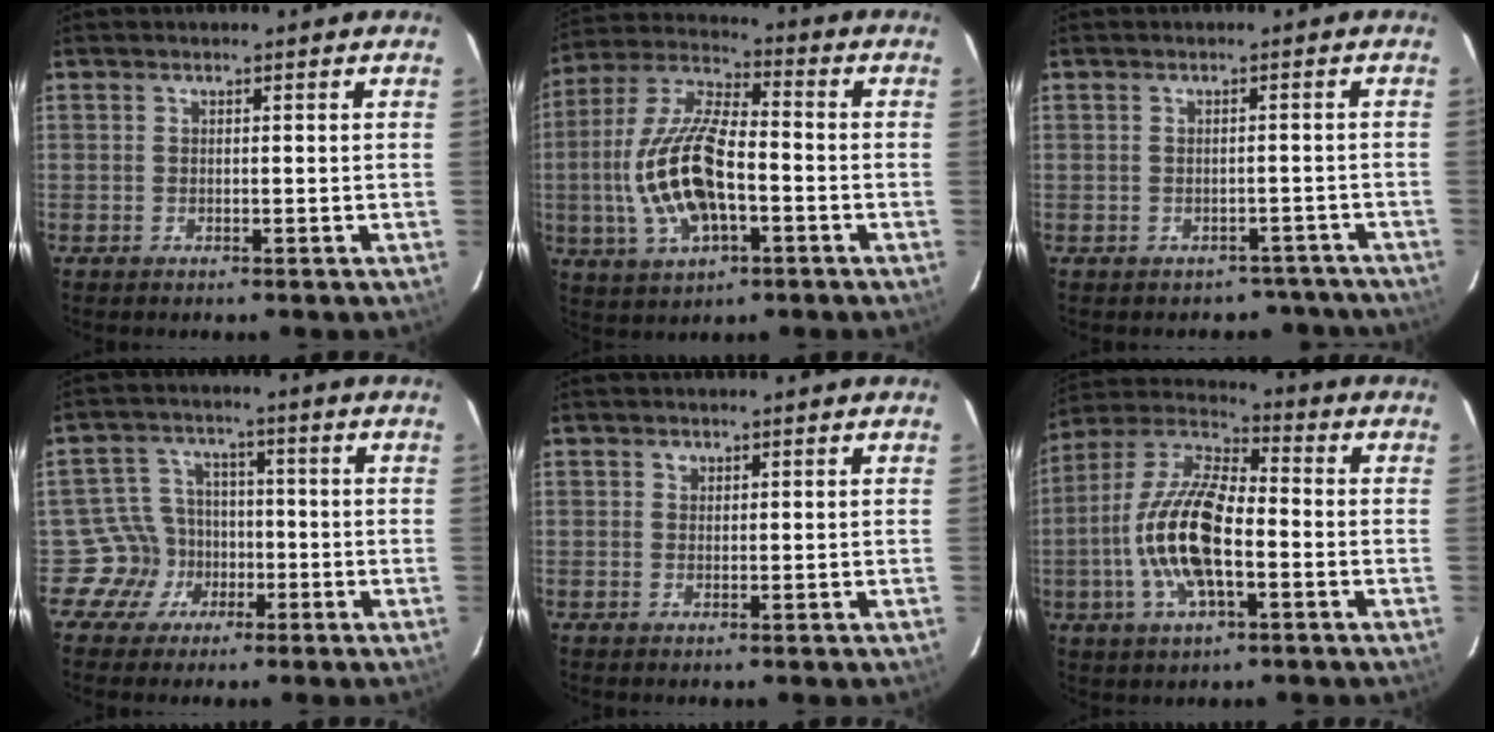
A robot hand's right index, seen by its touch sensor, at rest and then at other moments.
{"total": 16.6, "force": [-3.4, 7.1, 14.6], "torque": [-0.312, 0.002, -0.062]}
{"total": 7.4, "force": [-6.2, 4.0, 0.6], "torque": [0.006, 0.035, -0.051]}
{"total": 6.9, "force": [-3.1, 6.1, -0.2], "torque": [-0.010, 0.028, -0.055]}
{"total": 0.6, "force": [0.4, 0.5, 0.1], "torque": [0.001, 0.004, 0.006]}
{"total": 16.1, "force": [-3.6, 6.4, 14.4], "torque": [-0.293, 0.003, -0.075]}